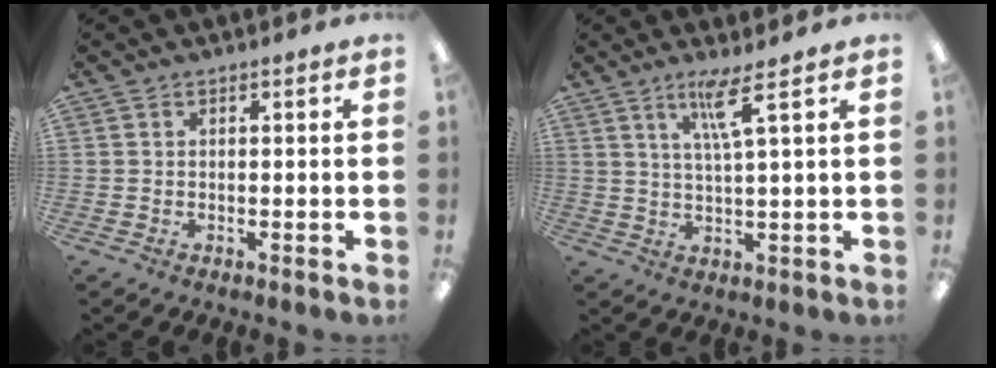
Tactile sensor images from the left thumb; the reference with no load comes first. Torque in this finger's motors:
{"motor_torque": [-0.06, -0.02, -0.16, -0.06, 0.03]}